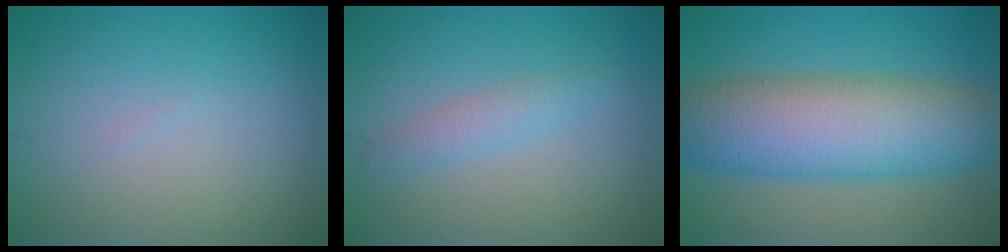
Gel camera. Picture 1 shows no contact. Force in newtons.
{"total": 1.8, "press": 1.8, "slide": 0.1}
{"total": 10.7, "press": 10.6, "slide": 0.7}